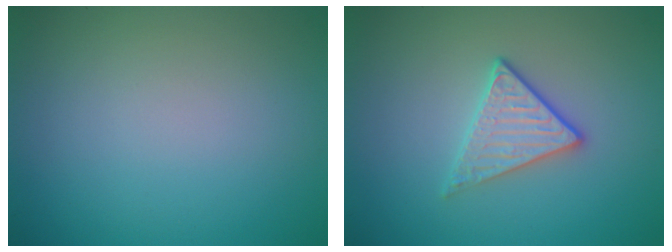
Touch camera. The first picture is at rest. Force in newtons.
{"total": 3.0, "press": 2.7, "slide": 1.2}